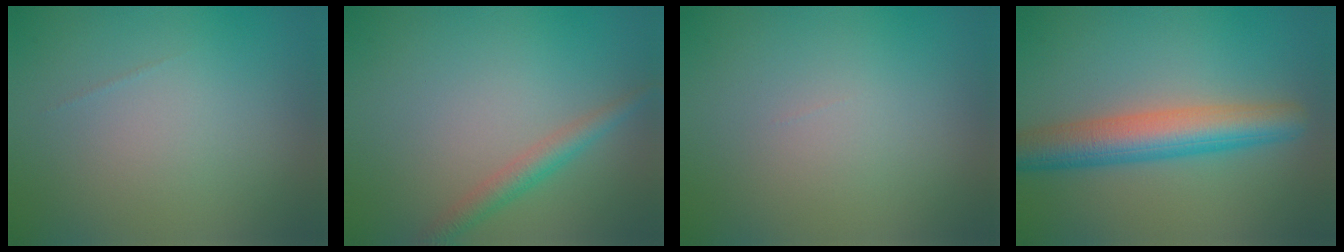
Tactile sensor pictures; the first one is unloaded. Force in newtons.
{"total": 2.4, "press": 2.4, "slide": 0.1}
{"total": 0.0}
{"total": 5.9, "press": 5.9, "slide": 0.3}